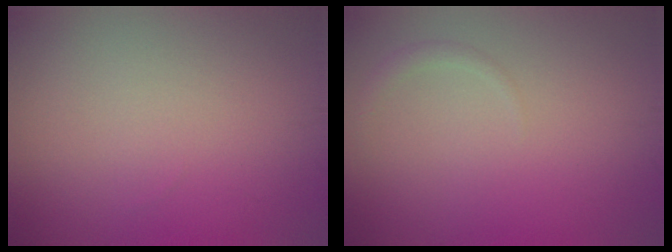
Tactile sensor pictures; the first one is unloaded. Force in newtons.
{"total": 0.8, "press": 0.8, "slide": 0.0}